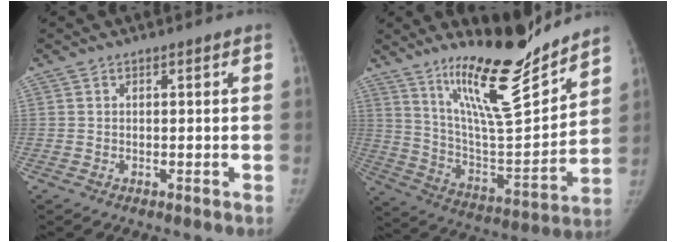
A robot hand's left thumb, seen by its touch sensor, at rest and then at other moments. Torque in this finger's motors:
{"motor_torque": [0.35, 0.16, 1.42, -1.32, 0.06]}